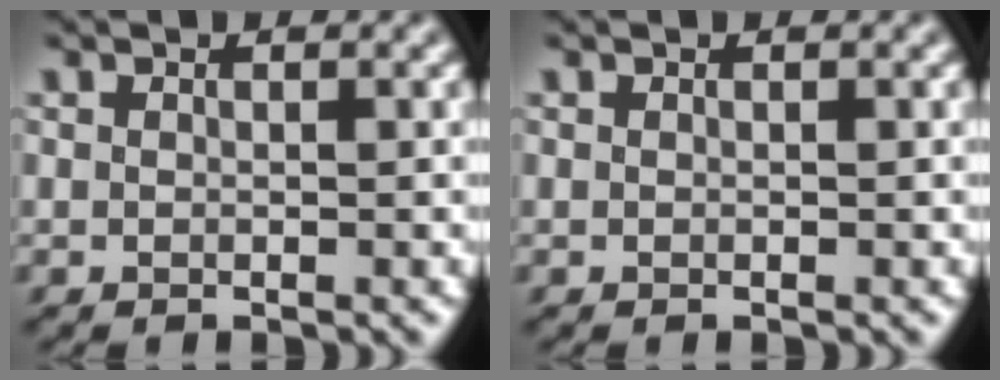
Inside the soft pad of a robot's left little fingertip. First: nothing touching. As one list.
[{"total": 0.0}]